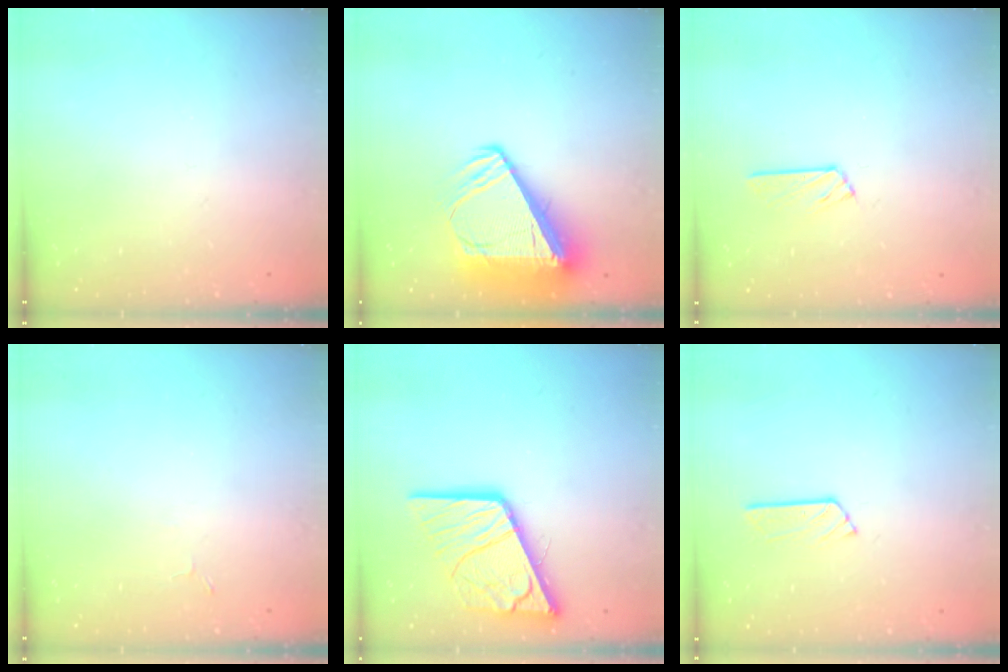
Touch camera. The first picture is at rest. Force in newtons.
{"total": 14.3, "press": 14.2, "slide": 1.5}
{"total": 3.5, "press": 3.5, "slide": 0.4}
{"total": 1.9, "press": 1.9, "slide": 0.3}
{"total": 17.2, "press": 17.1, "slide": 1.8}
{"total": 3.3, "press": 3.3, "slide": 0.3}